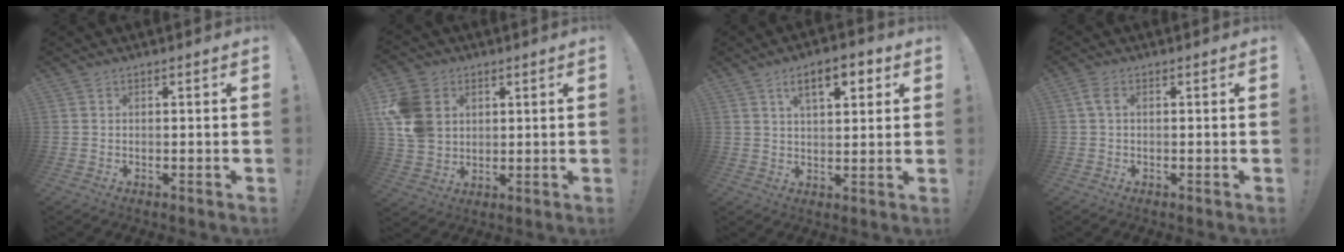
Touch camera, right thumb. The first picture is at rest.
{"total": 13.1, "force": [3.8, 10.4, 6.9], "torque": [-0.135, -0.011, 0.077]}
{"total": 9.2, "force": [4.5, 3.7, 7.1], "torque": [-0.095, -0.011, 0.072]}
{"total": 2.1, "force": [0.9, 0.6, 1.9], "torque": [-0.036, 0.002, 0.017]}